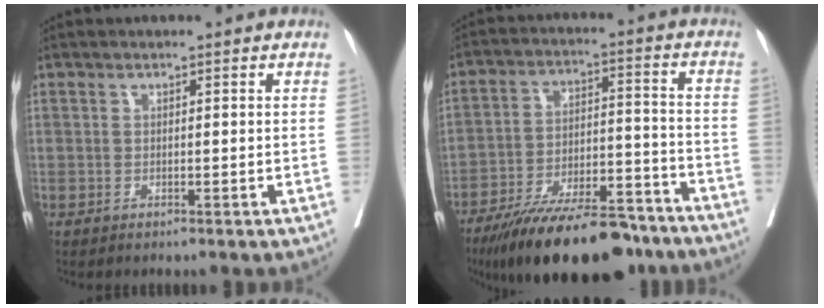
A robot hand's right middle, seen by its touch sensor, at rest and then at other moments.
{"total": 20.8, "force": [-17.0, 5.1, 10.9], "torque": [-0.143, 0.003, -0.267]}